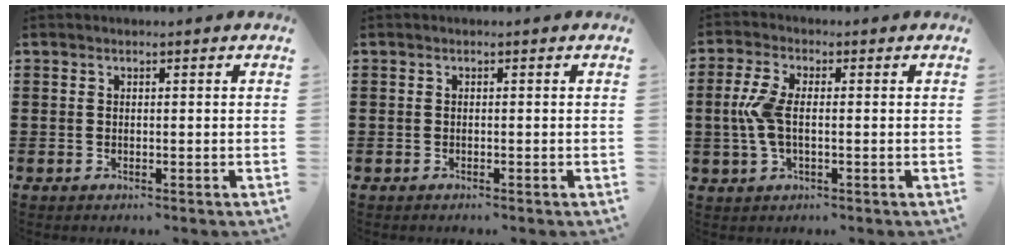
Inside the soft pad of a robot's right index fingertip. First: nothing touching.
{"total": 0.0}
{"total": 6.0, "force": [-0.2, 2.6, 5.4], "torque": [-0.136, -0.006, -0.013]}